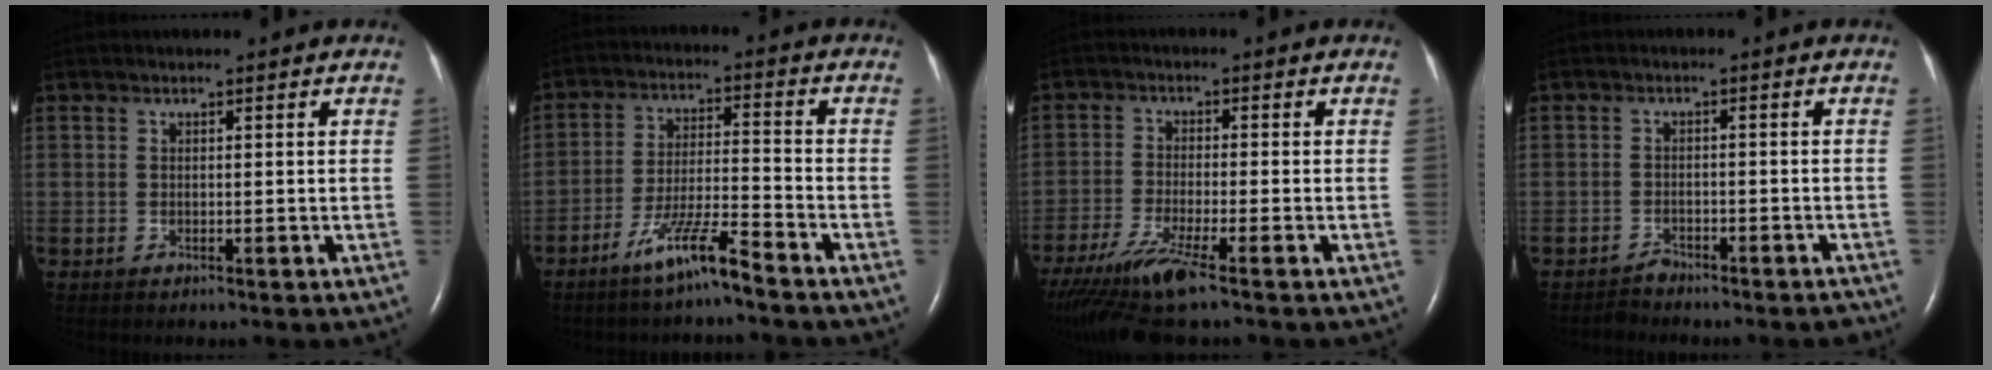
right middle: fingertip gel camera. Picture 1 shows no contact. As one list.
[{"total": 7.7, "force": [-5.8, -0.2, 5.1], "torque": [-0.100, -0.017, -0.114]}, {"total": 10.7, "force": [-7.9, -0.2, 7.3], "torque": [-0.136, -0.032, -0.137]}, {"total": 3.3, "force": [-3.2, 0.7, -0.2], "torque": [0.011, -0.002, -0.047]}]